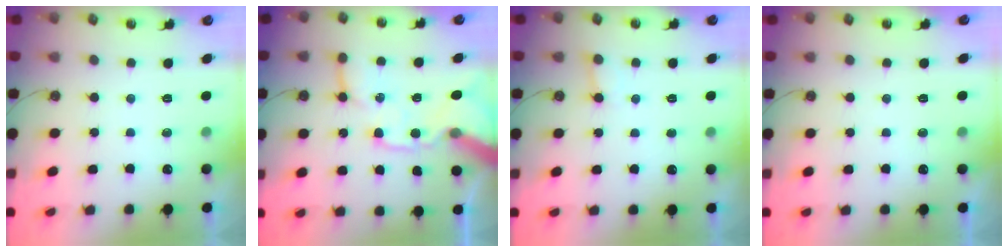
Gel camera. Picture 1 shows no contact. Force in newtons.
{"total": 19.7, "press": 19.4, "slide": 3.1}
{"total": 4.0, "press": 4.0, "slide": 0.4}
{"total": 0.0}